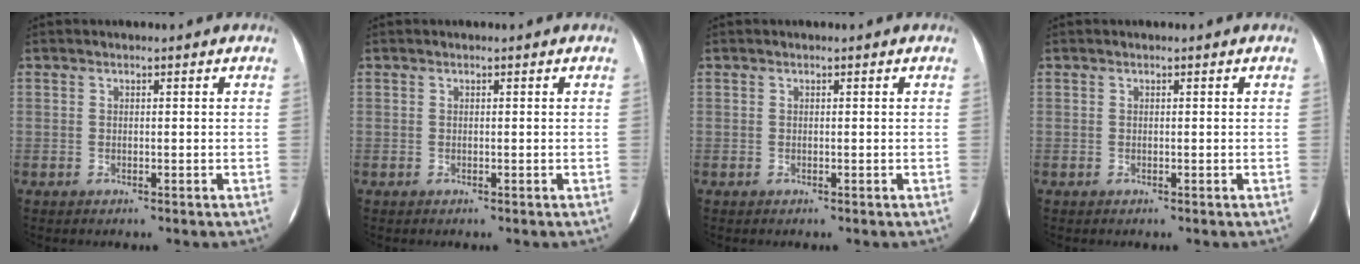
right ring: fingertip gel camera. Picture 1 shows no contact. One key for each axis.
{"total": 0.0}
{"total": 0.0}
{"total": 0.0}